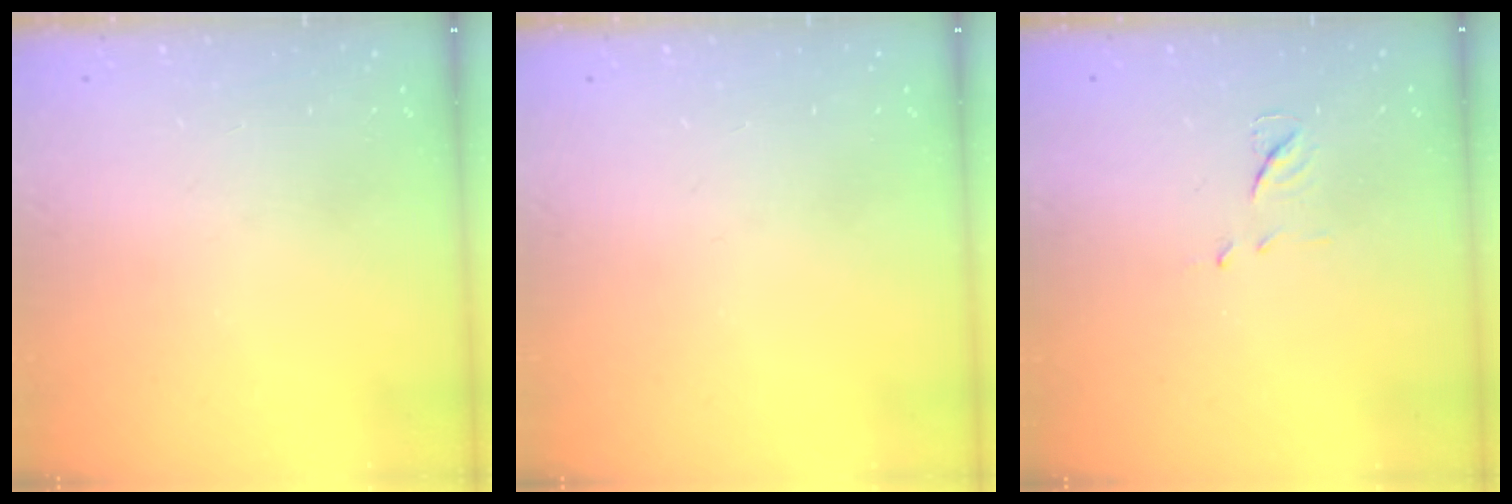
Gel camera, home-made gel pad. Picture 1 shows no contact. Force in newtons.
{"total": 0.0}
{"total": 7.0, "press": 7.0, "slide": 0.3}